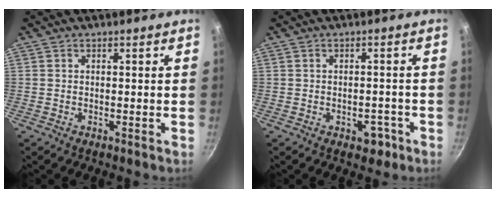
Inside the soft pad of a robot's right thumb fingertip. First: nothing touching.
{"total": 3.8, "force": [-1.7, 2.4, 2.3], "torque": [-0.009, 0.017, -0.014]}